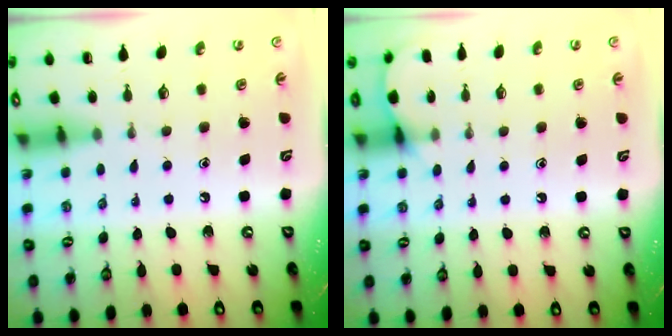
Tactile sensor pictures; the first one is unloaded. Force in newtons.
{"total": 5.8, "press": 5.8, "slide": 0.7}